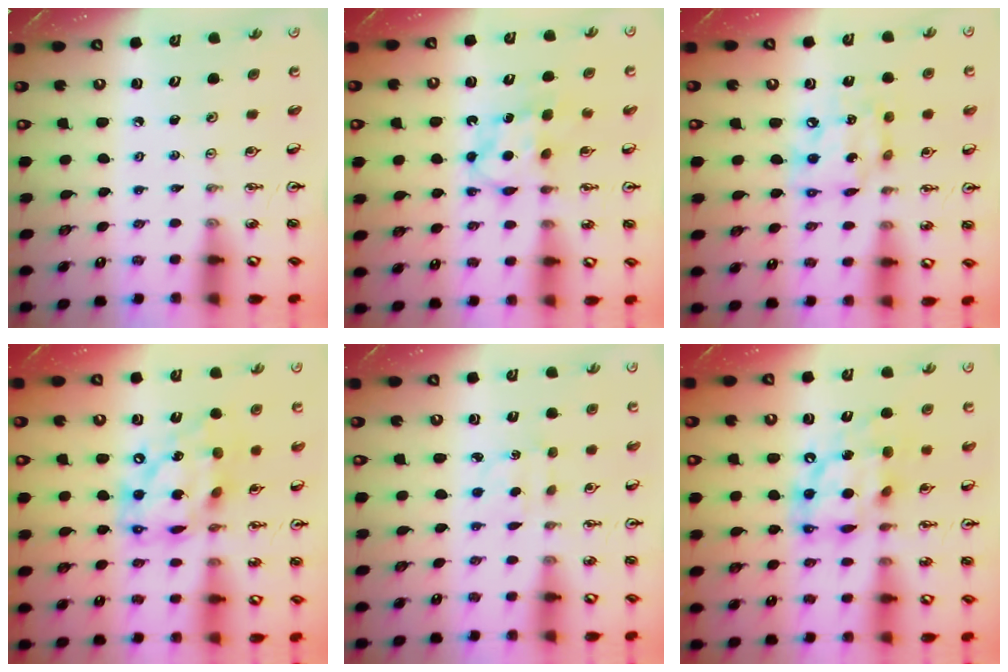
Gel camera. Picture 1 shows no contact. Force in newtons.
{"total": 6.5, "press": 6.5, "slide": 0.3}
{"total": 11.9, "press": 11.9, "slide": 1.3}
{"total": 17.0, "press": 17.0, "slide": 1.2}
{"total": 2.9, "press": 2.9, "slide": 0.4}
{"total": 13.8, "press": 13.7, "slide": 1.5}